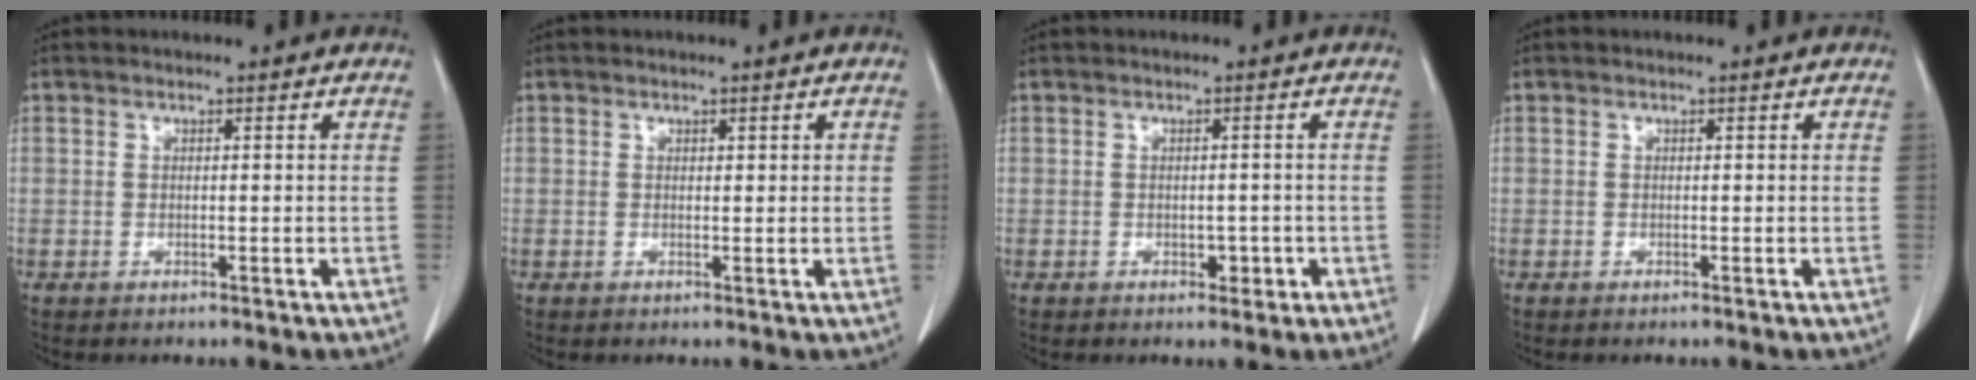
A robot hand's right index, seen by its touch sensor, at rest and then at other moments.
{"total": 1.1, "force": [0.4, 0.5, 0.9], "torque": [-0.011, 0.003, 0.007]}
{"total": 1.9, "force": [-0.7, 1.3, 1.1], "torque": [-0.012, 0.003, -0.004]}
{"total": 0.0}